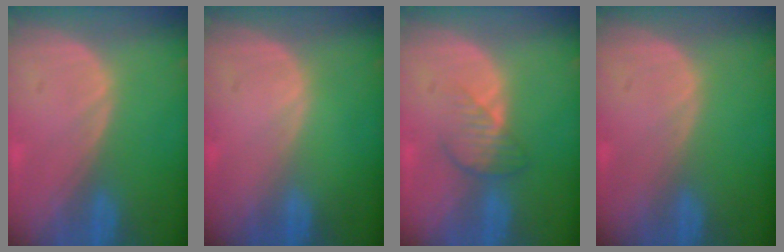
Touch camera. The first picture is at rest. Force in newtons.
{"total": 0.0}
{"total": 3.9, "press": 3.5, "slide": 1.7}
{"total": 0.0}